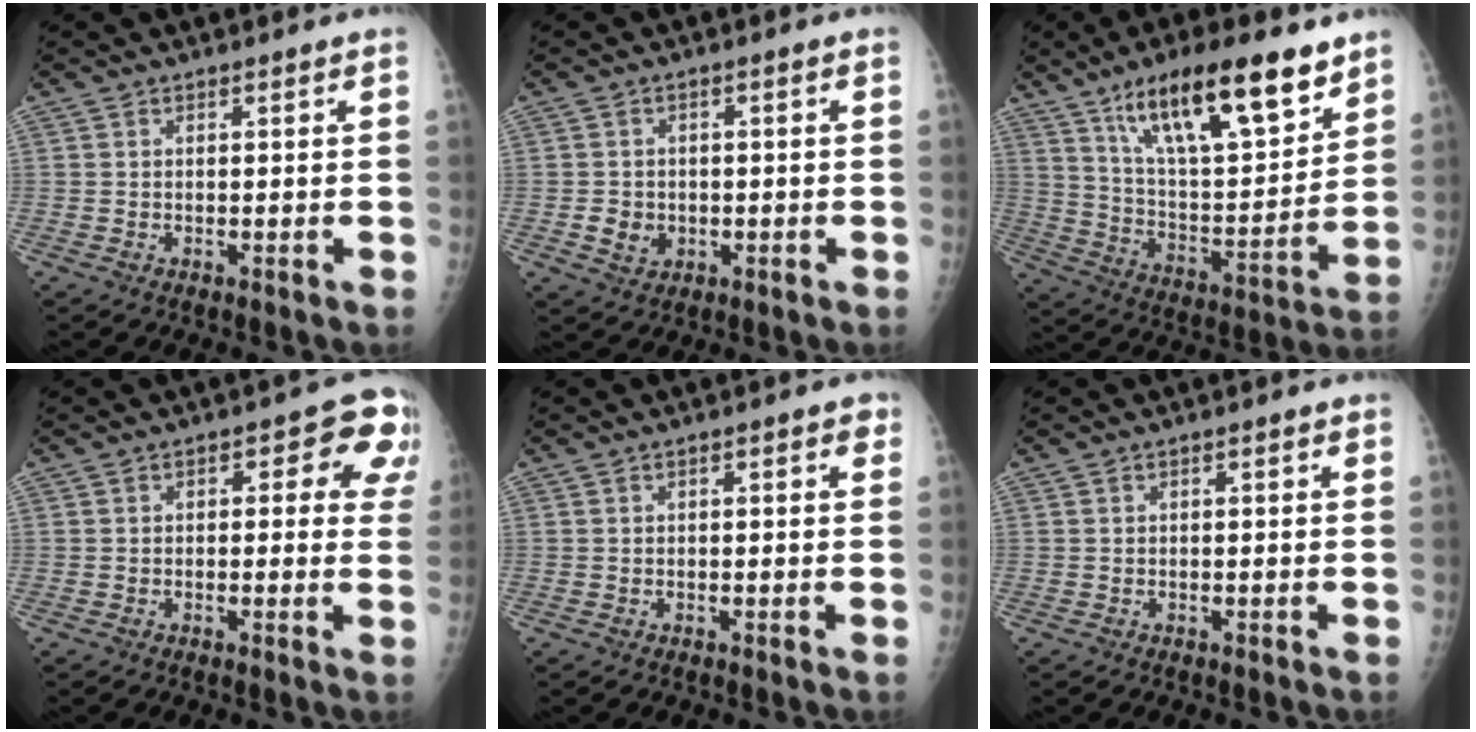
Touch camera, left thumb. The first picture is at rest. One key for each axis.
{"total": 3.9, "fx": -0.9, "fy": 3.4, "fz": 1.8, "tx": -0.017, "ty": 0.005, "tz": -0.007}
{"total": 22.7, "fx": 14.1, "fy": 6.8, "fz": 16.3, "tx": -0.240, "ty": -0.051, "tz": 0.244}
{"total": 9.0, "fx": 2.8, "fy": 4.6, "fz": 7.2, "tx": -0.029, "ty": 0.003, "tz": 0.020}
{"total": 2.2, "fx": 0.8, "fy": 0.9, "fz": 1.8, "tx": -0.018, "ty": 0.002, "tz": 0.006}
{"total": 0.6, "fx": 0.2, "fy": 0.2, "fz": 0.6, "tx": -0.009, "ty": 0.002, "tz": 0.002}